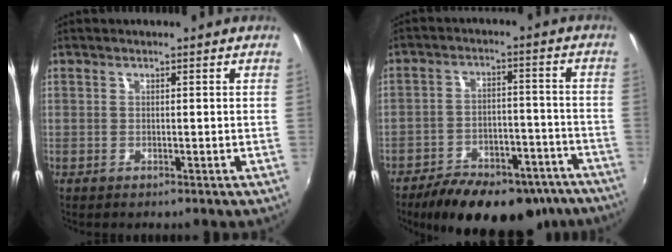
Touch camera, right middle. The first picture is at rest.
{"total": 21.5, "force": [-16.7, 9.1, 10.1], "torque": [-0.178, 0.009, -0.213]}